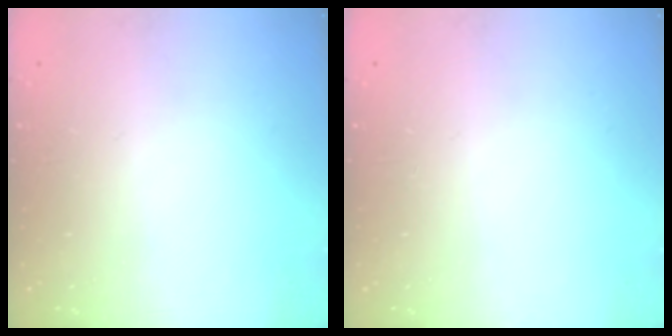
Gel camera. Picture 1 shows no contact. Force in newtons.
{"total": 0.0}